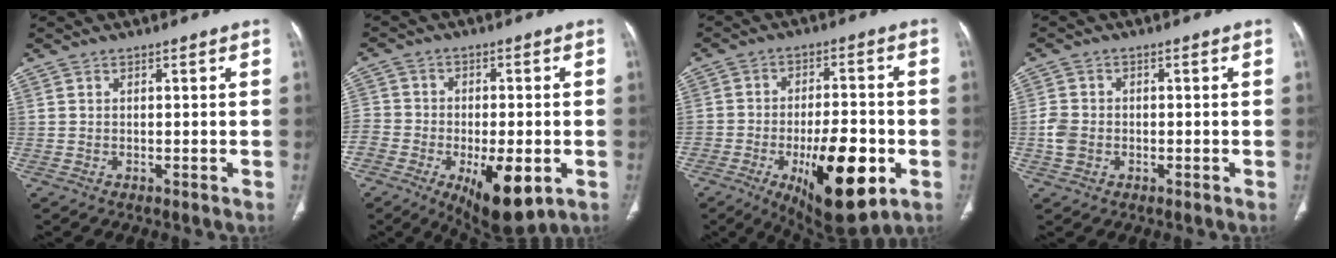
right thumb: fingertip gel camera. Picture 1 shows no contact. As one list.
[{"total": 17.0, "force": [-7.1, 9.5, 12.2], "torque": [-0.197, 0.002, -0.109]}, {"total": 18.0, "force": [-6.4, 7.5, 15.1], "torque": [-0.210, 0.012, -0.083]}, {"total": 3.6, "force": [-0.9, 2.9, 2.0], "torque": [-0.042, 0.008, -0.017]}]